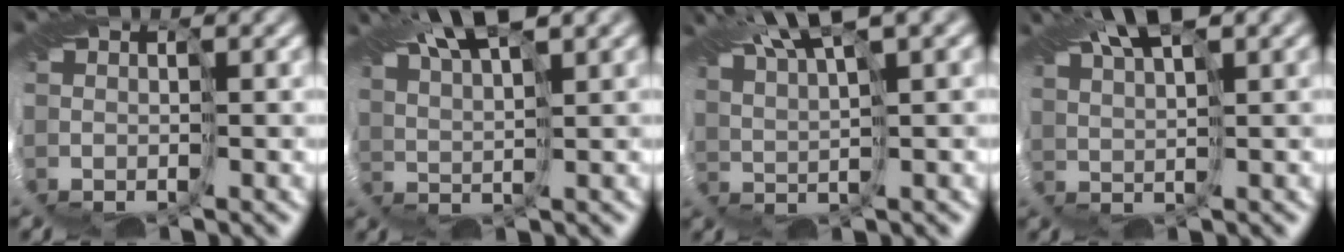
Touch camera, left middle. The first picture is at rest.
{"total": 7.2, "force": [4.6, 1.4, 5.3], "torque": [-0.098, 0.020, 0.081]}
{"total": 7.9, "force": [5.2, 1.4, 5.8], "torque": [-0.104, 0.023, 0.095]}
{"total": 6.0, "force": [3.7, 1.2, 4.6], "torque": [-0.084, 0.018, 0.069]}